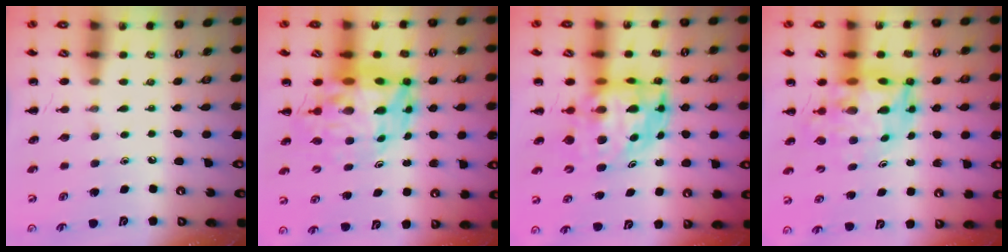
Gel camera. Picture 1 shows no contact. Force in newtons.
{"total": 15.0, "press": 14.4, "slide": 4.1}
{"total": 8.4, "press": 8.1, "slide": 2.2}
{"total": 9.7, "press": 9.2, "slide": 3.0}